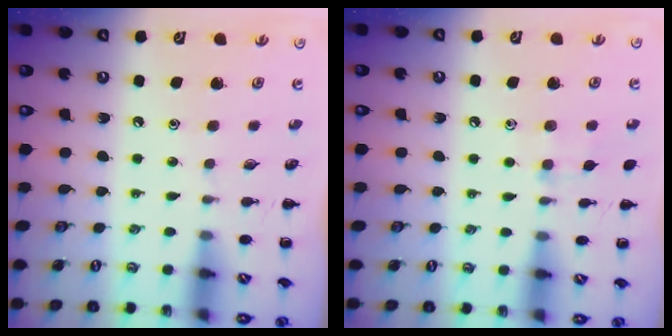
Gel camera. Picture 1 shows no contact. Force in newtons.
{"total": 6.5, "press": 6.2, "slide": 2.0}